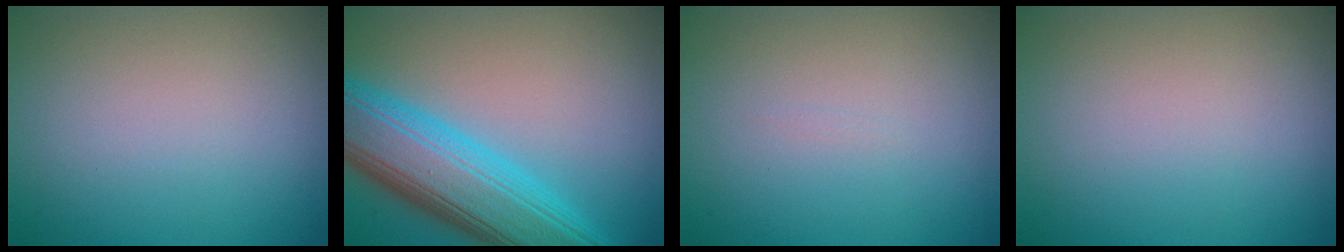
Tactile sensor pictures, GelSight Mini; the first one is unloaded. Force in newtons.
{"total": 9.7, "press": 9.7, "slide": 0.2}
{"total": 0.0}
{"total": 0.0}